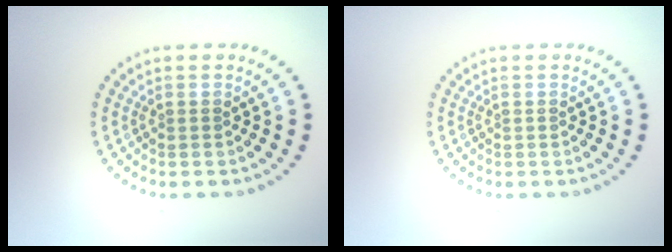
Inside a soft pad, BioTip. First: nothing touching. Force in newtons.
{"total": 0.0}